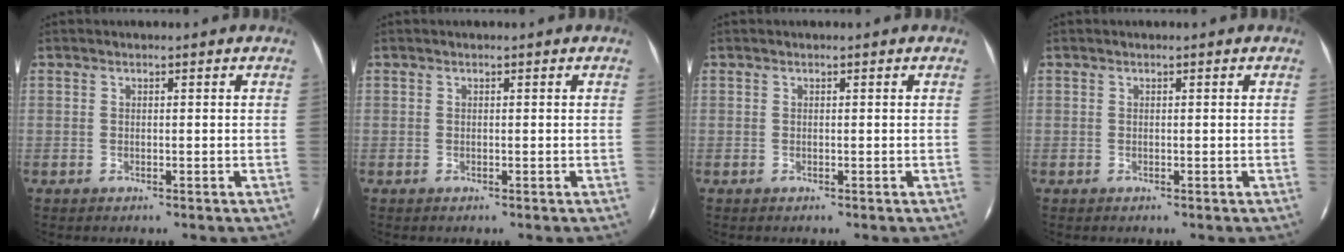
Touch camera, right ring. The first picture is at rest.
{"total": 0.0}
{"total": 0.0}
{"total": 0.0}